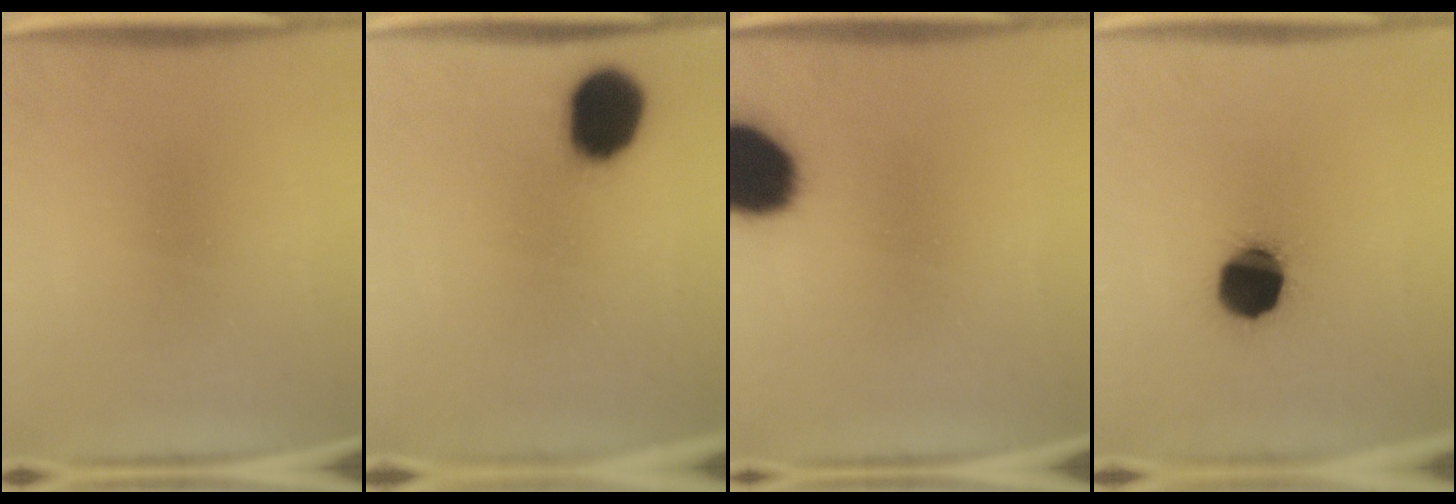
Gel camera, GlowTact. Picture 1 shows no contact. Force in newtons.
{"total": 15.2}
{"total": 19.6}
{"total": 13.7}